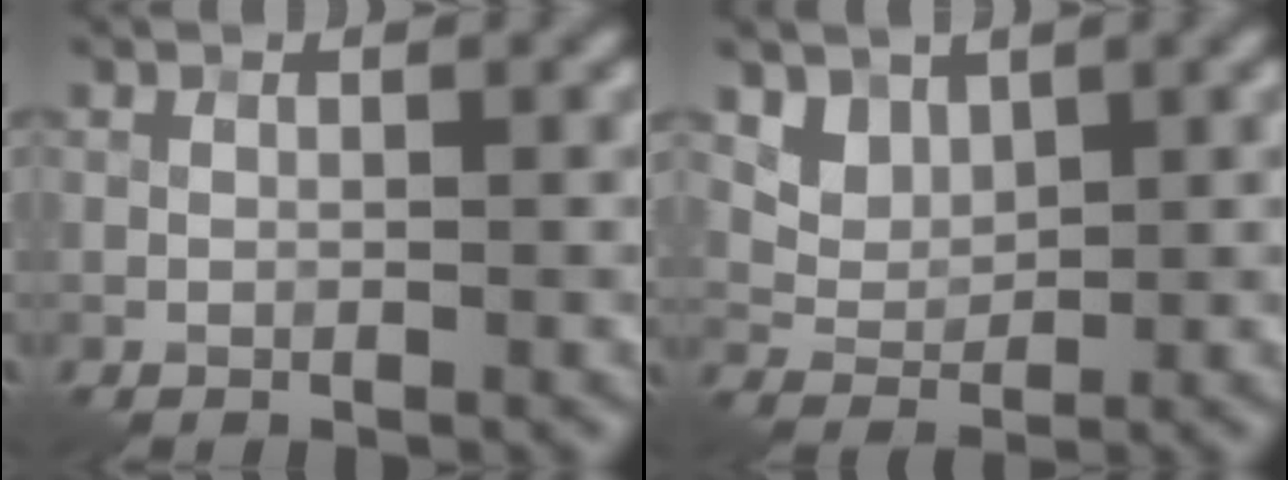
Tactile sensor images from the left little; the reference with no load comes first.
{"total": 2.8, "force": [2.0, 1.7, 1.0], "torque": [-0.034, -0.029, 0.067]}